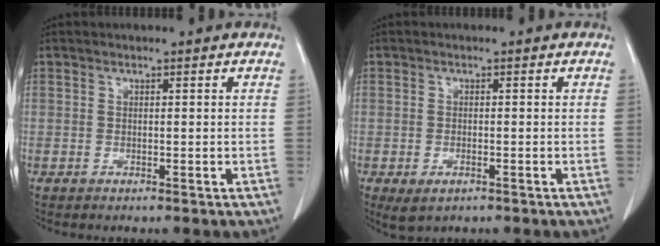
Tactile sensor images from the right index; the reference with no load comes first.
{"total": 3.0, "force": [-1.5, 1.5, 2.1], "torque": [-0.040, -0.006, -0.015]}